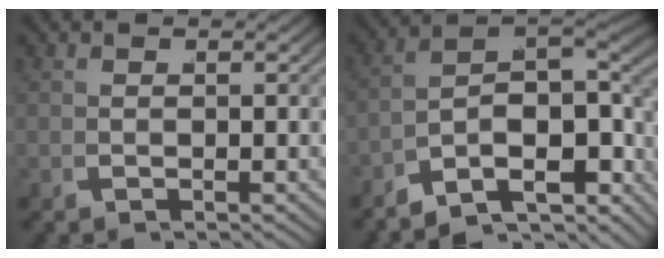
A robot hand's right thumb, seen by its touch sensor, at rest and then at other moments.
{"total": 14.0, "force": [-3.1, 9.1, 10.2], "torque": [-0.179, -0.043, -0.044]}